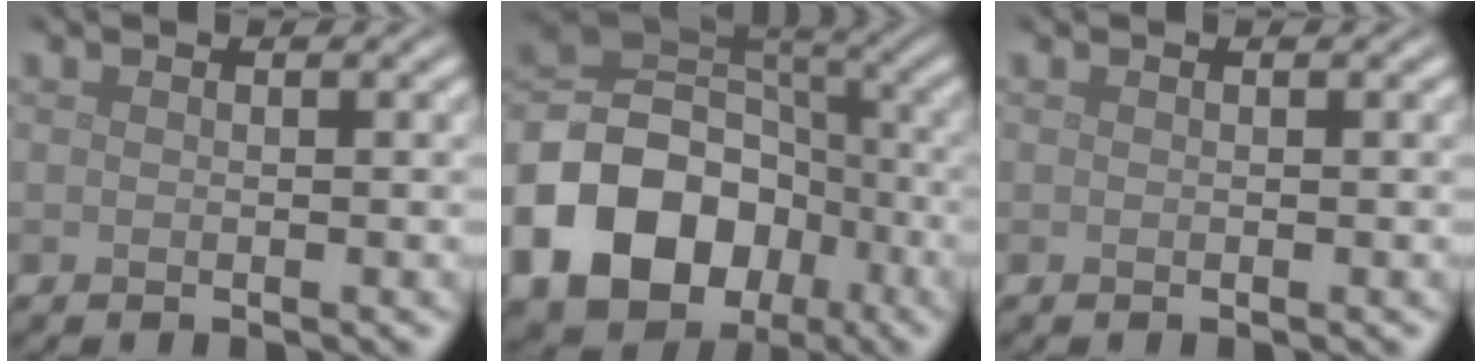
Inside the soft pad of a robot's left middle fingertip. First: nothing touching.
{"total": 14.2, "force": [-5.4, 11.1, 7.0], "torque": [-0.160, -0.002, -0.105]}
{"total": 0.0}